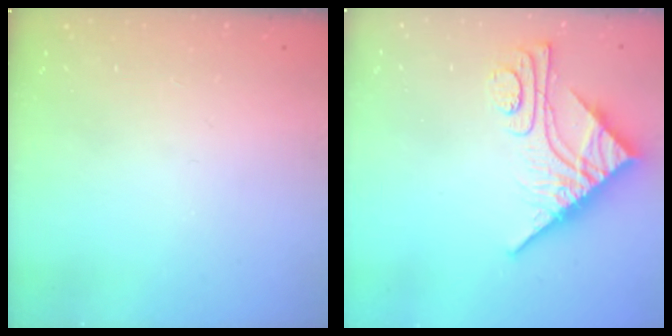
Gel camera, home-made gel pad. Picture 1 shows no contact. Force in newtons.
{"total": 10.9, "press": 10.8, "slide": 1.0}